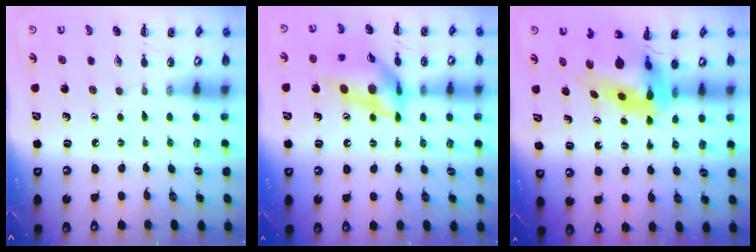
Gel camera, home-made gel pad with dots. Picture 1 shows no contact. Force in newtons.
{"total": 13.5, "press": 12.9, "slide": 4.2}
{"total": 8.6, "press": 8.2, "slide": 2.6}